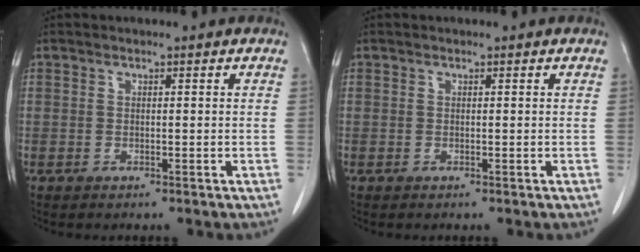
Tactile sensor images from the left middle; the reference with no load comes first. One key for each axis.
{"total": 0.0}